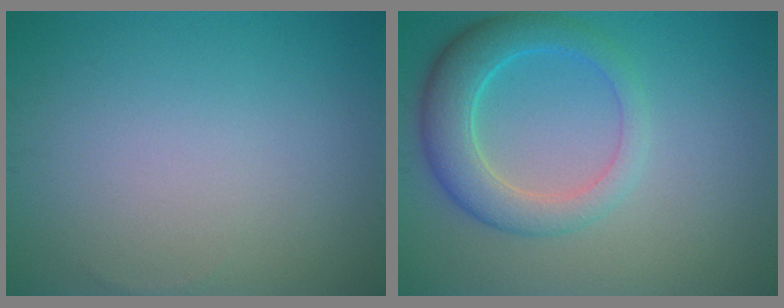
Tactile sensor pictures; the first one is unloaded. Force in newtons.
{"total": 5.1, "press": 5.0, "slide": 0.4}